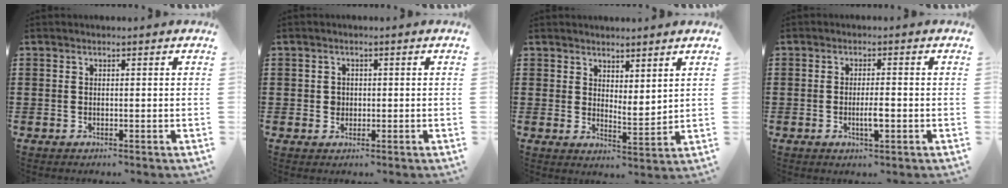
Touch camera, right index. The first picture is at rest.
{"total": 1.6, "force": [0.0, 1.5, 0.6], "torque": [-0.015, 0.006, -0.001]}
{"total": 3.1, "force": [3.1, 0.5, -0.1], "torque": [-0.008, -0.008, 0.060]}
{"total": 3.3, "force": [-0.9, 0.7, 3.1], "torque": [-0.053, 0.001, -0.015]}